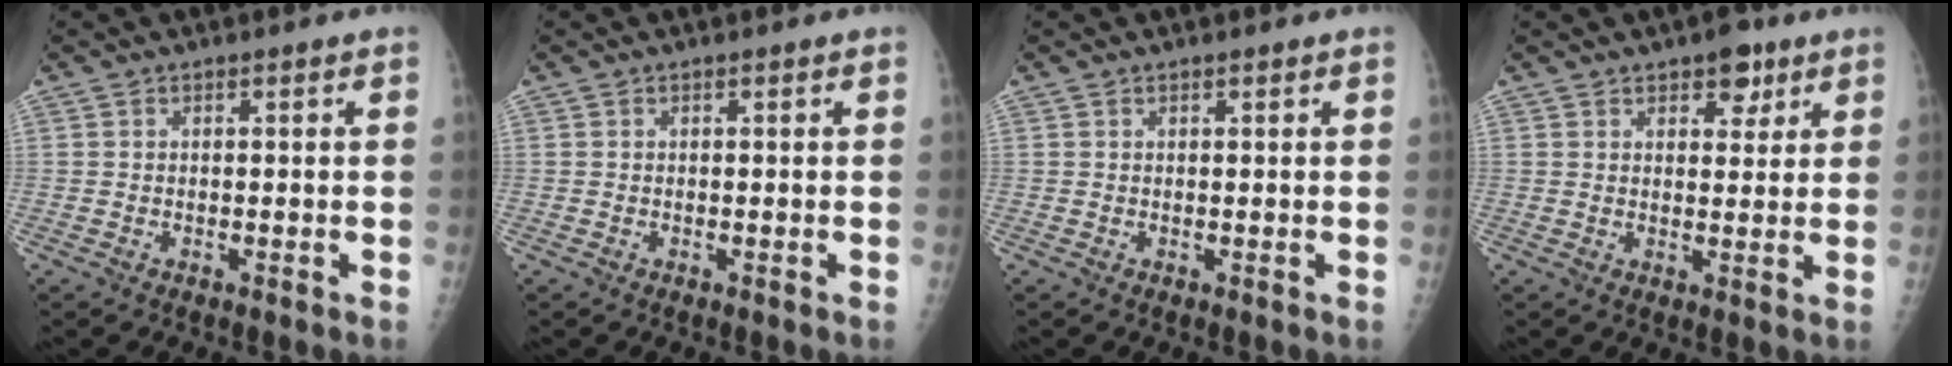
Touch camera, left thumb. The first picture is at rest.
{"total": 0.0}
{"total": 0.6, "force": [0.5, 0.2, 0.3], "torque": [-0.005, -0.002, 0.006]}
{"total": 5.7, "force": [3.4, 3.0, 3.3], "torque": [-0.017, -0.014, 0.044]}